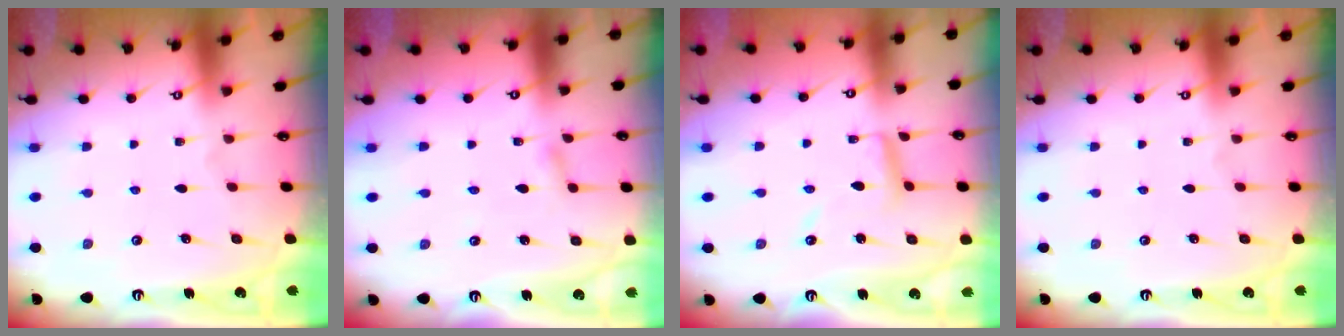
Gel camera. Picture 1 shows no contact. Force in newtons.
{"total": 2.8, "press": 2.8, "slide": 0.3}
{"total": 7.6, "press": 7.6, "slide": 0.4}
{"total": 0.0}